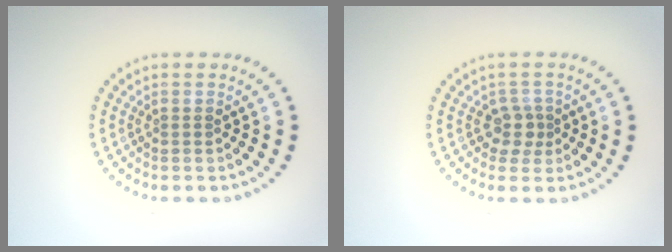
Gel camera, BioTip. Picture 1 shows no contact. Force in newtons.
{"total": 1.9, "press": 1.5, "slide": 1.2}